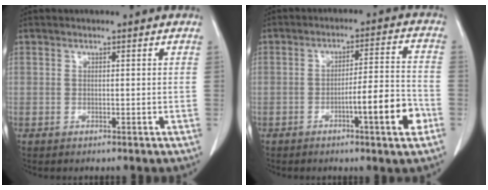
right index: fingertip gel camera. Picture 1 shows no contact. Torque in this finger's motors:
{"motor_torque": [1.37, -0.67, 0.63, 0.09]}